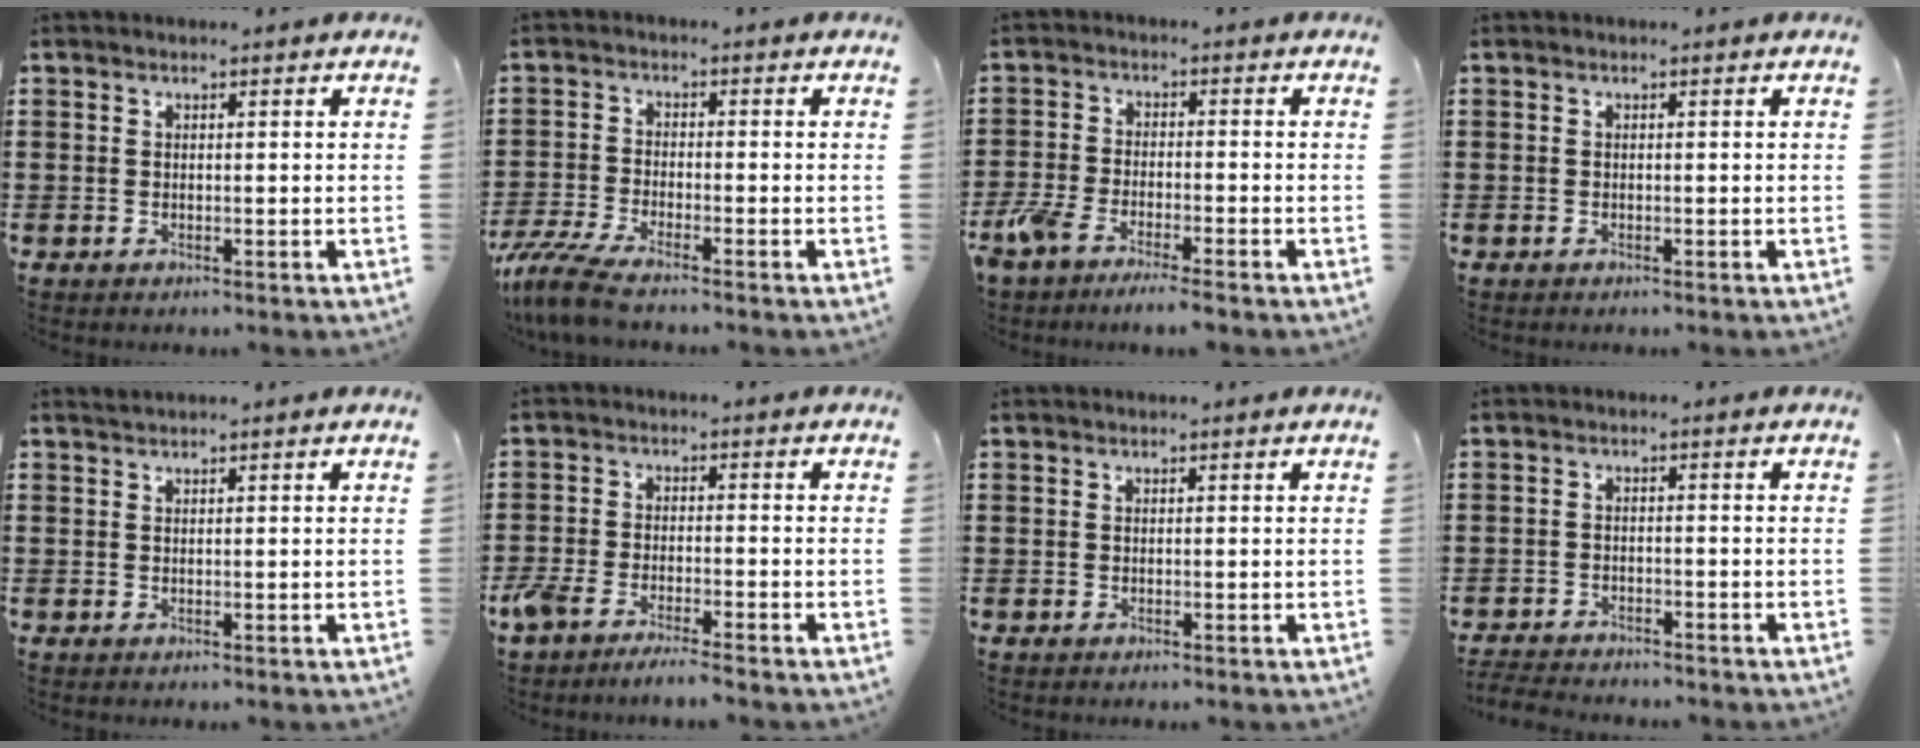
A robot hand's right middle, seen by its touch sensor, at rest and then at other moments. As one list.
[{"total": 5.1, "force": [-4.3, 0.5, 2.8], "torque": [-0.082, -0.020, -0.091]}, {"total": 4.7, "force": [-4.1, 0.6, 2.3], "torque": [-0.073, -0.015, -0.087]}, {"total": 0.0}, {"total": 0.7, "force": [0.7, -0.1, 0.1], "torque": [-0.004, -0.003, 0.013]}, {"total": 3.9, "force": [-3.5, 0.3, 1.6], "torque": [-0.050, -0.009, -0.075]}, {"total": 0.0}, {"total": 2.8, "force": [-2.8, 0.2, 0.1], "torque": [-0.014, -0.006, -0.063]}]